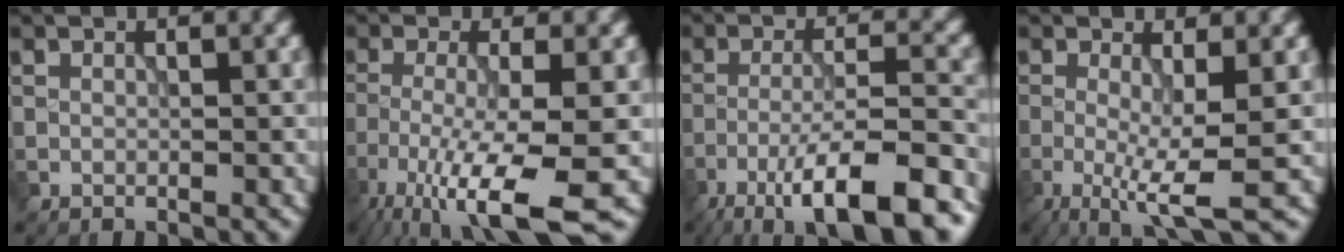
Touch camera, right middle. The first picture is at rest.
{"total": 9.2, "force": [-5.2, 1.8, 7.4], "torque": [-0.133, -0.016, -0.096]}
{"total": 10.5, "force": [-6.4, 2.1, 8.0], "torque": [-0.130, 0.006, -0.109]}
{"total": 5.6, "force": [-1.4, 1.0, 5.3], "torque": [-0.097, -0.011, -0.028]}